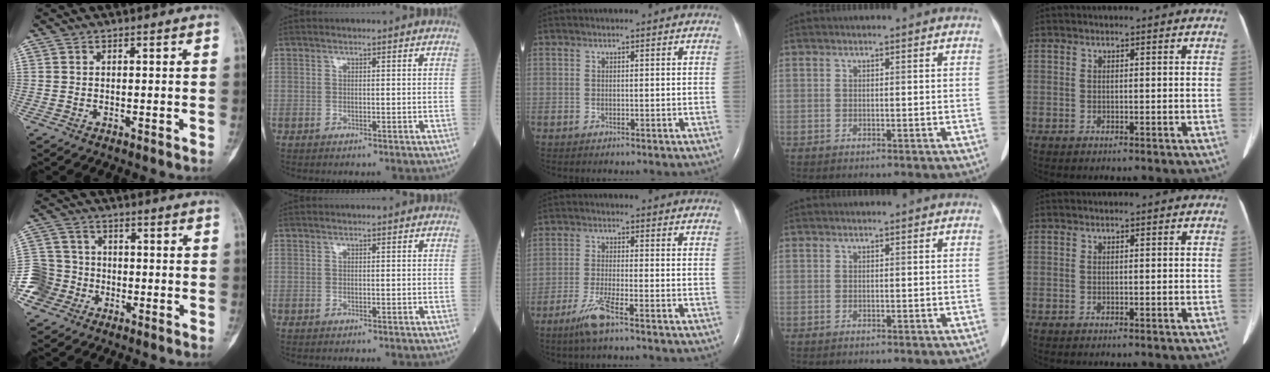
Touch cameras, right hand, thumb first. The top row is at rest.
{"thumb": {"total": 8.9, "force": [-4.4, 7.6, 1.4], "torque": [-0.018, 0.037, -0.086]}, "middle": {"total": 5.1, "force": [-3.3, 0.0, 3.8], "torque": [-0.085, -0.011, -0.069]}}